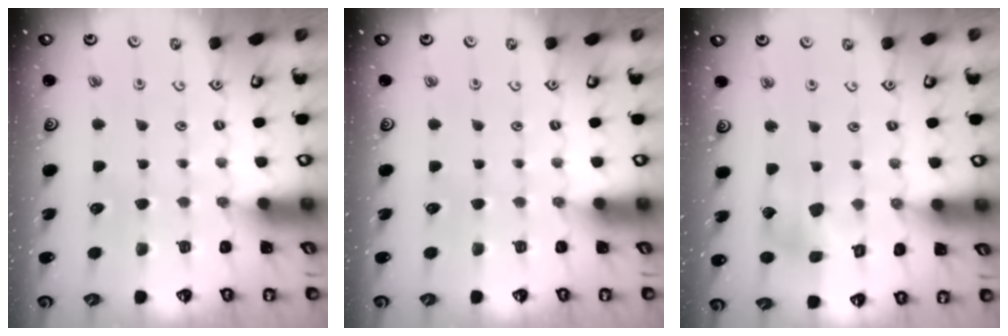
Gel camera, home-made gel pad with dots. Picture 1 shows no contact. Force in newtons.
{"total": 0.0}
{"total": 7.1, "press": 7.0, "slide": 0.9}